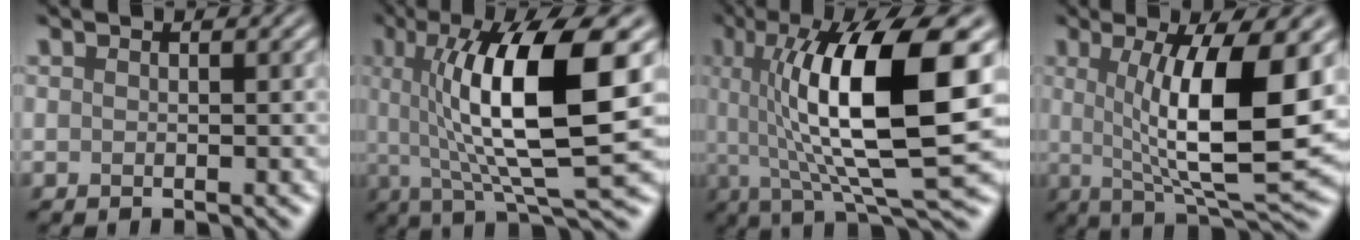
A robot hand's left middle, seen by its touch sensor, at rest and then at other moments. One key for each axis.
{"total": 11.8, "fx": 1.8, "fy": 2.8, "fz": 11.3, "tx": -0.165, "ty": 0.003, "tz": 0.035}
{"total": 13.1, "fx": 1.7, "fy": 3.2, "fz": 12.5, "tx": -0.191, "ty": 0.008, "tz": 0.031}
{"total": 10.7, "fx": 1.2, "fy": 2.6, "fz": 10.3, "tx": -0.153, "ty": -0.011, "tz": 0.026}